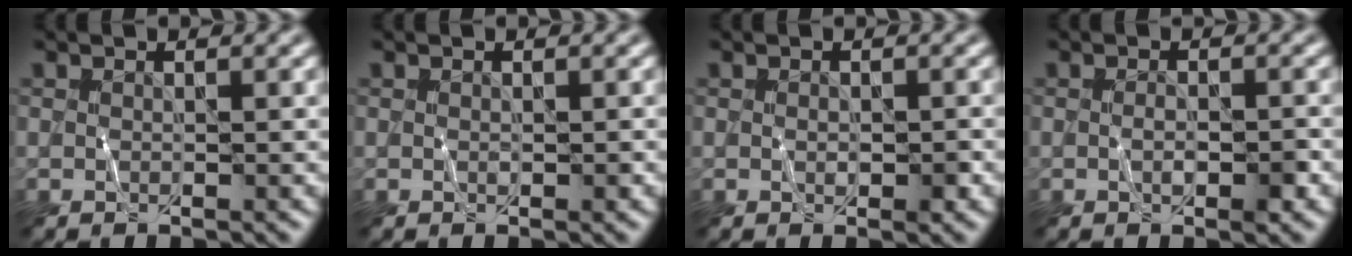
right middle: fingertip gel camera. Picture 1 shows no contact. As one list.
[{"total": 0.6, "force": [-0.1, 0.3, 0.5], "torque": [-0.010, -0.001, 0.000]}, {"total": 1.4, "force": [-0.2, 0.8, 1.2], "torque": [-0.017, -0.001, -0.002]}, {"total": 2.1, "force": [-0.5, 0.8, 1.8], "torque": [-0.032, -0.001, -0.008]}]